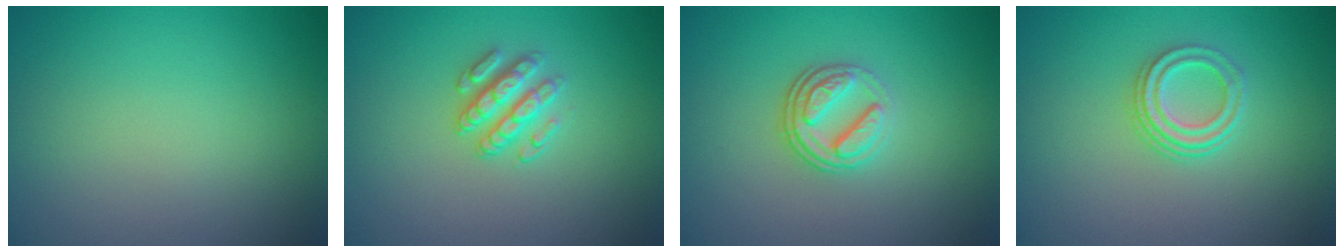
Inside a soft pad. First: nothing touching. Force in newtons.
{"total": 2.9, "press": 2.5, "slide": 1.4}
{"total": 3.5, "press": 2.7, "slide": 2.2}
{"total": 3.0, "press": 2.2, "slide": 2.0}